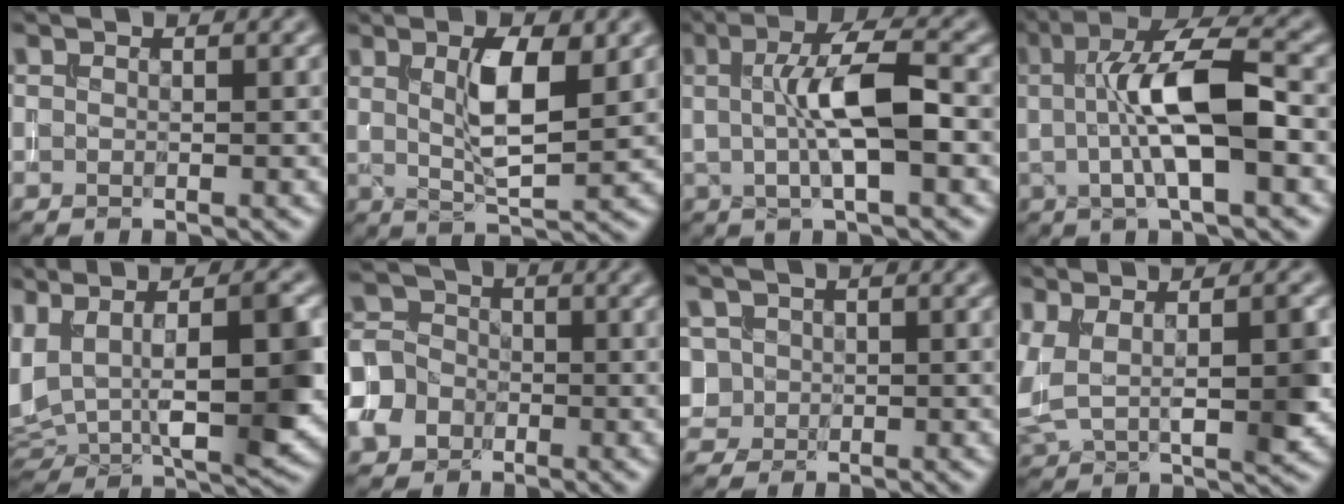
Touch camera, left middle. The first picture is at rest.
{"total": 5.3, "force": [1.5, 1.5, 4.8], "torque": [-0.083, 0.000, 0.028]}
{"total": 6.2, "force": [0.4, 1.5, 6.0], "torque": [-0.103, 0.008, 0.004]}
{"total": 8.3, "force": [0.5, 2.4, 7.9], "torque": [-0.132, 0.007, 0.006]}
{"total": 9.8, "force": [1.5, 4.6, 8.6], "torque": [-0.167, -0.008, 0.032]}
{"total": 5.3, "force": [-2.4, 4.4, 1.6], "torque": [-0.028, -0.005, -0.056]}
{"total": 2.2, "force": [0.5, 2.1, 0.2], "torque": [-0.003, 0.006, 0.023]}
{"total": 6.2, "force": [1.1, 2.7, 5.5], "torque": [-0.109, -0.003, 0.024]}